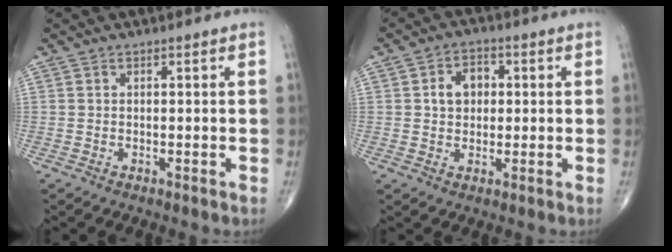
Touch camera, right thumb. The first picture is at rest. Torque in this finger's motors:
{"motor_torque": [-0.25, -0.23, 0.11, -0.06, 0.05]}